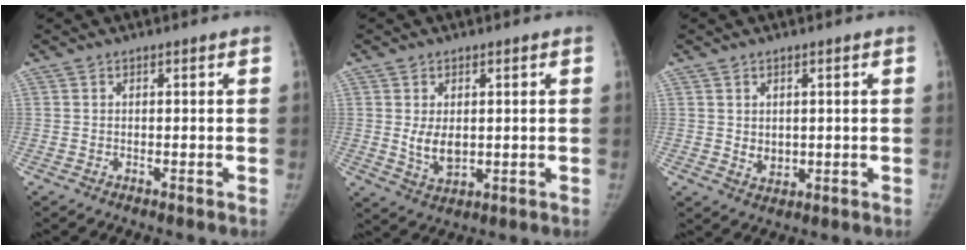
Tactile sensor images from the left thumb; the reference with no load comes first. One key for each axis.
{"total": 5.6, "fx": 0.4, "fy": 3.5, "fz": 4.4, "tx": -0.067, "ty": -0.015, "tz": 0.018}
{"total": 3.2, "fx": 0.5, "fy": 2.5, "fz": 1.9, "tx": -0.020, "ty": -0.010, "tz": 0.017}